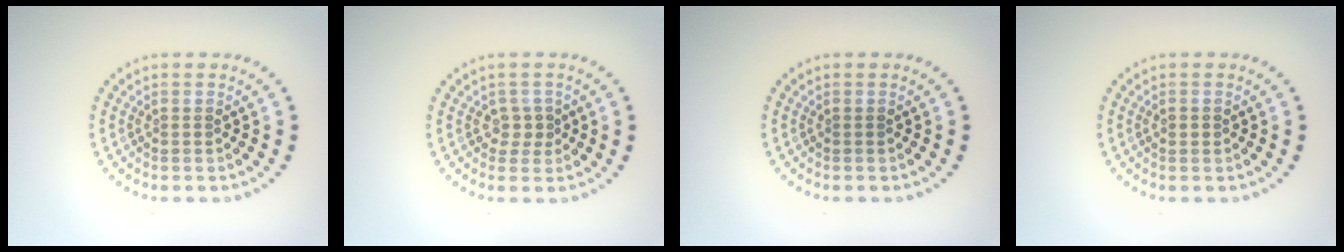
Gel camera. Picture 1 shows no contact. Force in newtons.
{"total": 1.5, "press": 1.2, "slide": 0.9}
{"total": 0.0}
{"total": 0.9, "press": 0.8, "slide": 0.2}